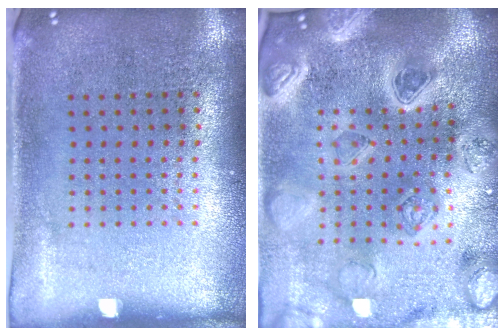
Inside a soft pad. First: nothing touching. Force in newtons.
{"total": 5.1, "press": 4.3, "slide": 2.8}